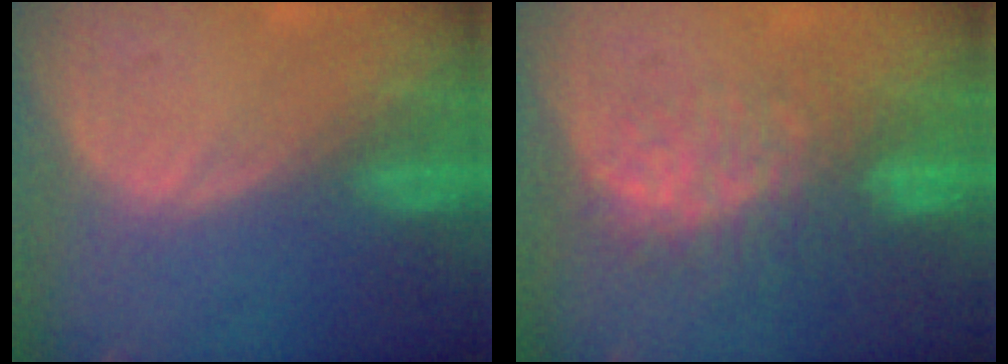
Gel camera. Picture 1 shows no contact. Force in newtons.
{"total": 8.1, "press": 7.5, "slide": 2.9}